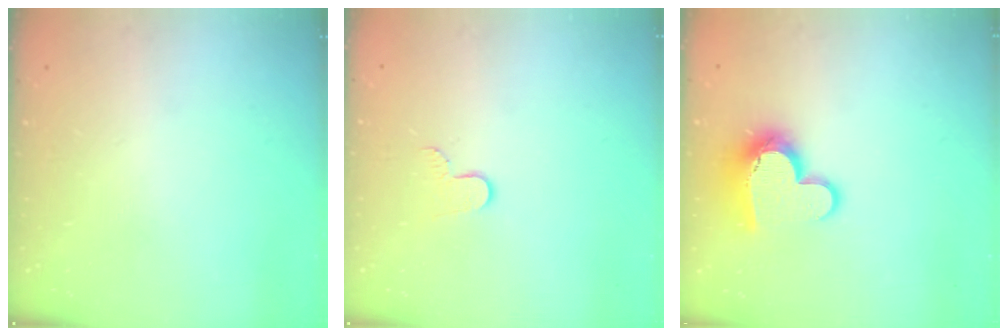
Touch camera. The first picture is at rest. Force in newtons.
{"total": 7.0, "press": 7.0, "slide": 0.5}
{"total": 14.6, "press": 14.5, "slide": 1.2}